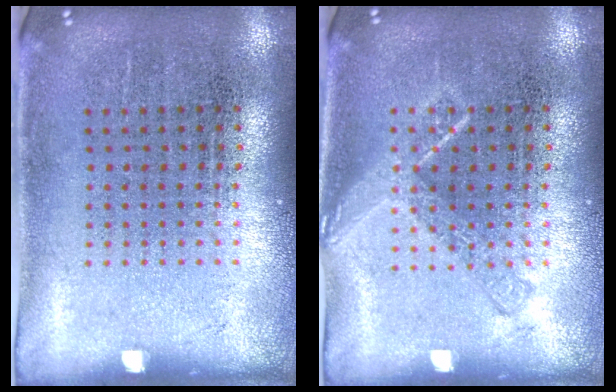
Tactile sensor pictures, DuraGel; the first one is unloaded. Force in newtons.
{"total": 2.1, "press": 2.0, "slide": 0.2}